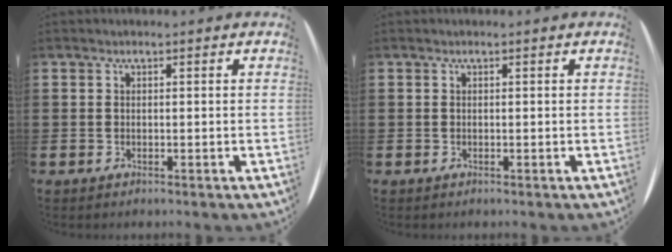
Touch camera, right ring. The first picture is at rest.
{"total": 0.0}